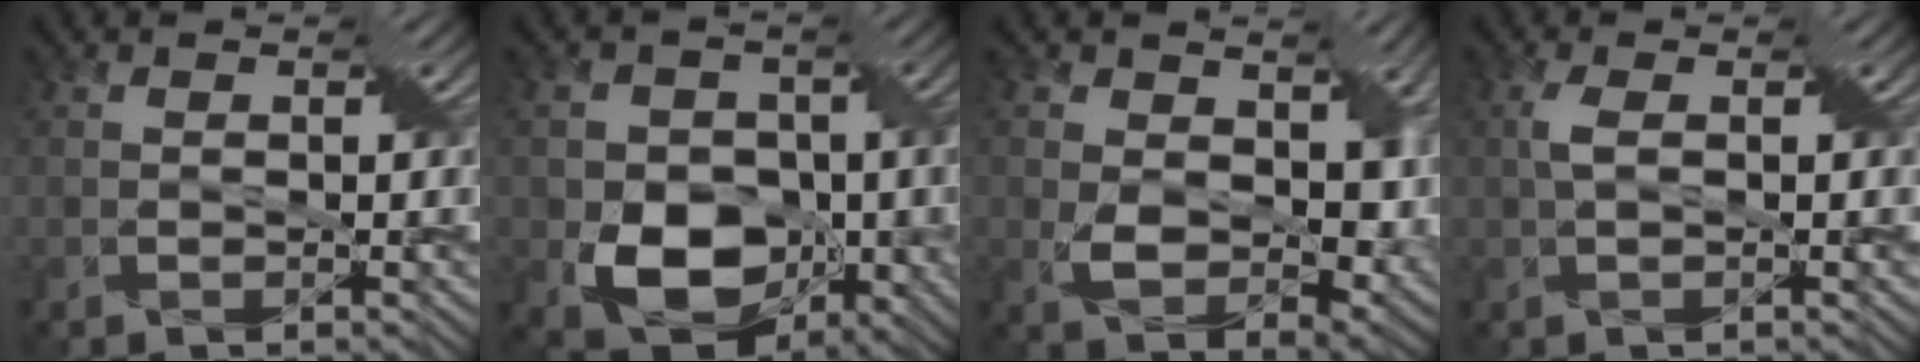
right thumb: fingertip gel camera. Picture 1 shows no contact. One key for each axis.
{"total": 10.8, "fx": -2.9, "fy": 8.1, "fz": 6.6, "tx": -0.109, "ty": -0.025, "tz": -0.053}
{"total": 8.9, "fx": 0.4, "fy": 5.9, "fz": 6.7, "tx": -0.134, "ty": -0.019, "tz": 0.009}
{"total": 2.7, "fx": 0.2, "fy": 0.9, "fz": 2.5, "tx": -0.057, "ty": 0.005, "tz": 0.003}